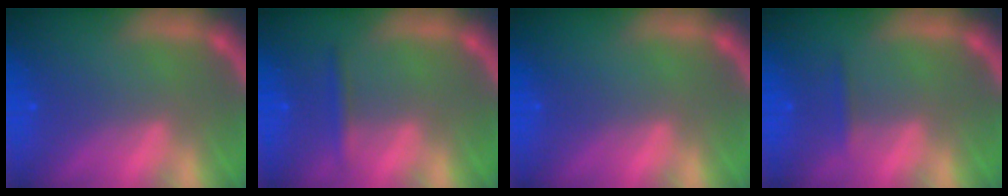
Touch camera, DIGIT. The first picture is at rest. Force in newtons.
{"total": 1.4}
{"total": 0.0}
{"total": 0.9}